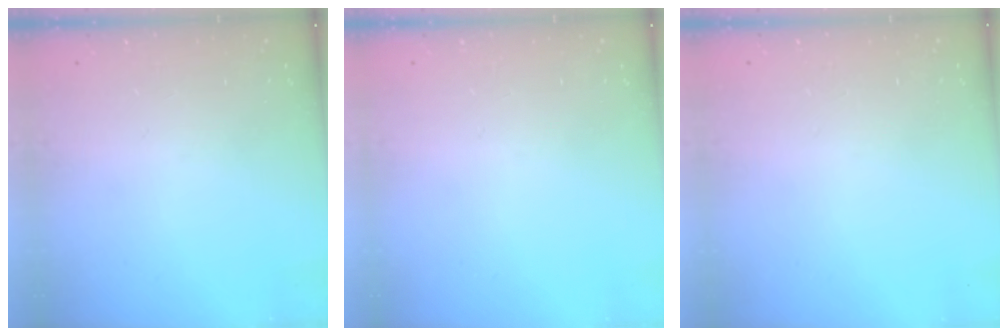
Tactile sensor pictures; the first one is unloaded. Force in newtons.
{"total": 0.0}
{"total": 2.6, "press": 2.6, "slide": 0.2}